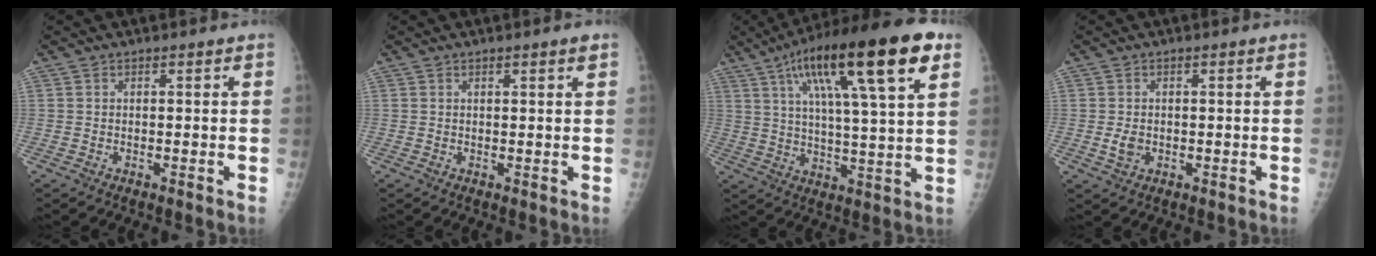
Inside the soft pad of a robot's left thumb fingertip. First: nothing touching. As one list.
[{"total": 1.4, "force": [0.8, 0.1, 1.2], "torque": [-0.018, -0.002, 0.010]}, {"total": 22.6, "force": [10.5, 4.7, 19.4], "torque": [-0.300, -0.003, 0.162]}, {"total": 2.2, "force": [-0.4, 1.7, 1.4], "torque": [-0.024, 0.000, -0.006]}]